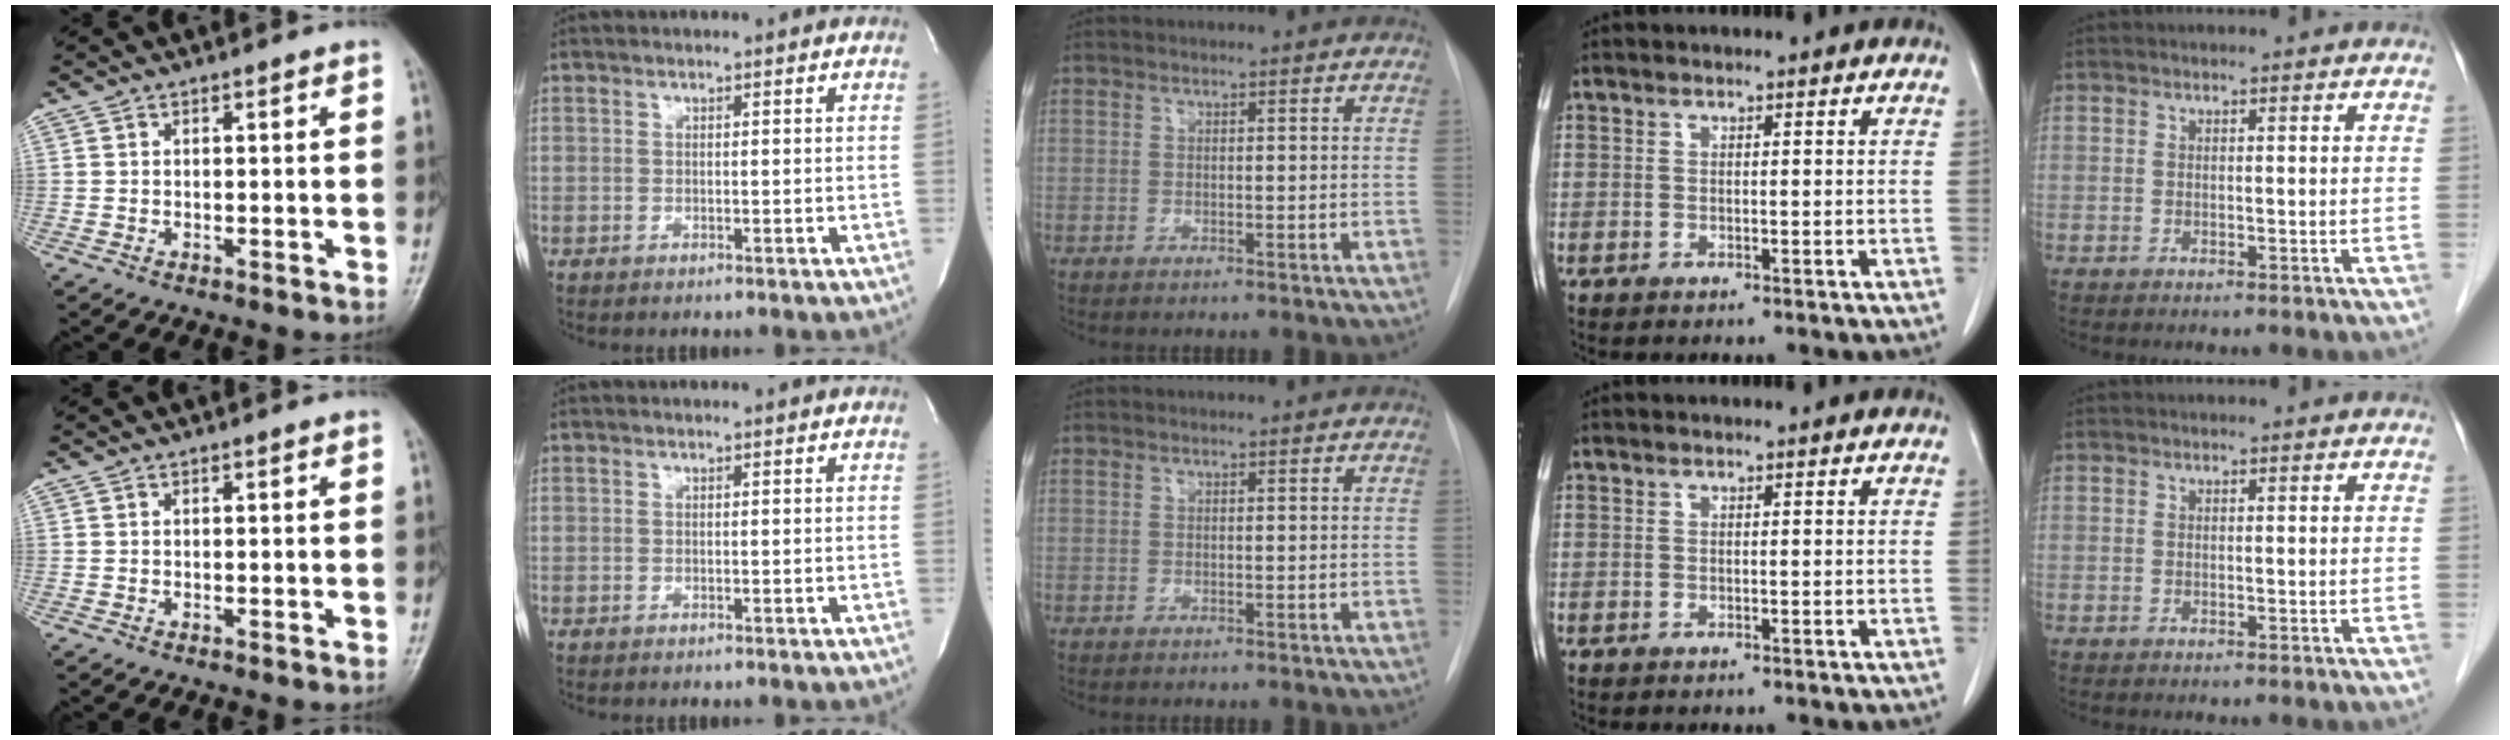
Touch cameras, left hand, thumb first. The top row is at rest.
{}